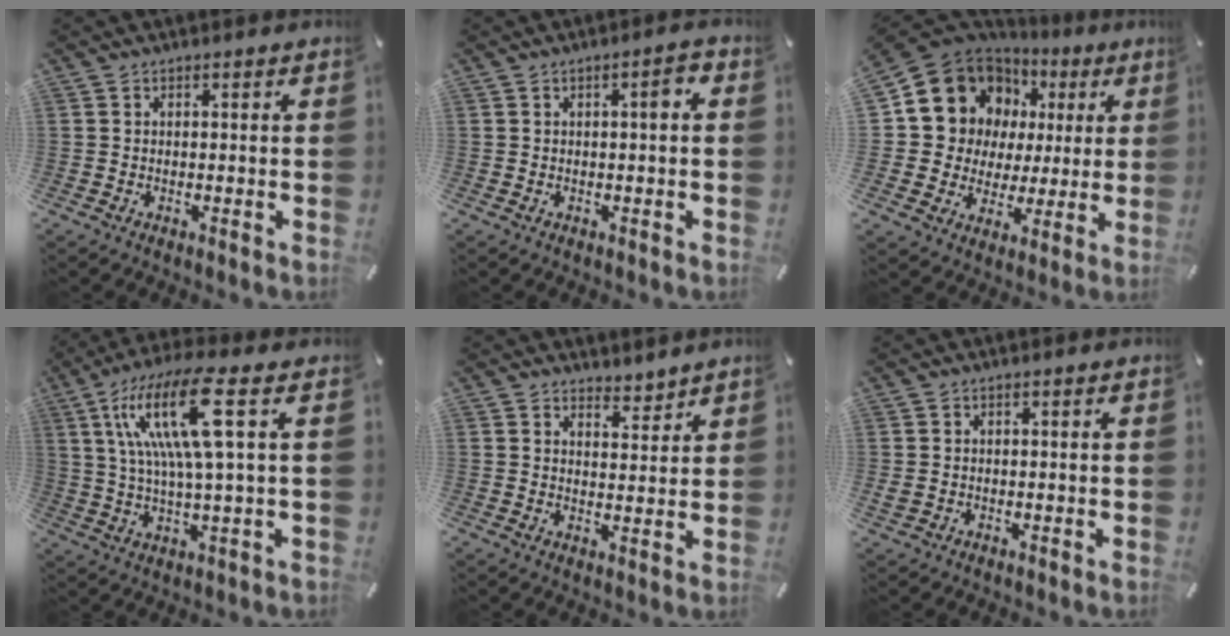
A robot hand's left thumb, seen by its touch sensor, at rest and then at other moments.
{"total": 3.2, "force": [0.5, 0.8, 3.1], "torque": [-0.044, 0.003, 0.002]}
{"total": 13.4, "force": [4.5, 12.3, 2.9], "torque": [-0.051, -0.045, 0.093]}
{"total": 17.1, "force": [5.3, 3.1, 16.0], "torque": [-0.337, -0.009, 0.075]}
{"total": 4.1, "force": [3.9, 1.5, -0.1], "torque": [0.016, -0.030, 0.068]}
{"total": 1.1, "force": [0.0, 0.9, 0.6], "torque": [-0.012, 0.003, 0.000]}